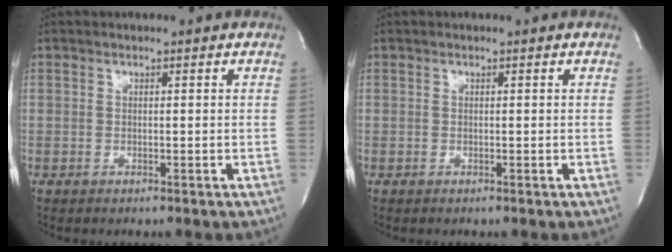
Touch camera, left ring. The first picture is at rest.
{"total": 0.0}